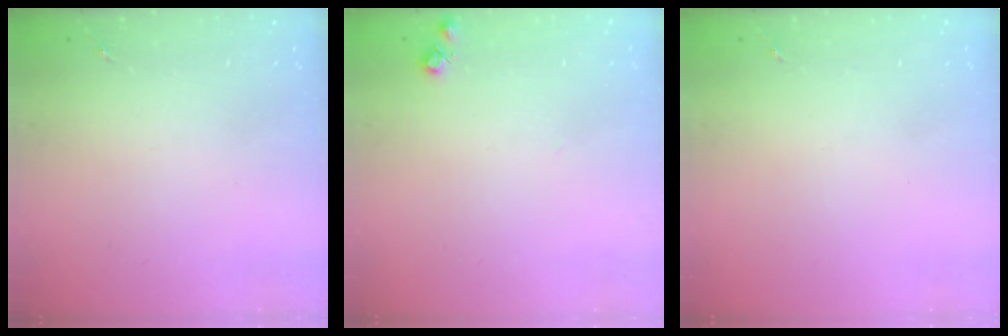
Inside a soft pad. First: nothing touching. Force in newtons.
{"total": 6.6, "press": 6.6, "slide": 0.6}
{"total": 0.0}